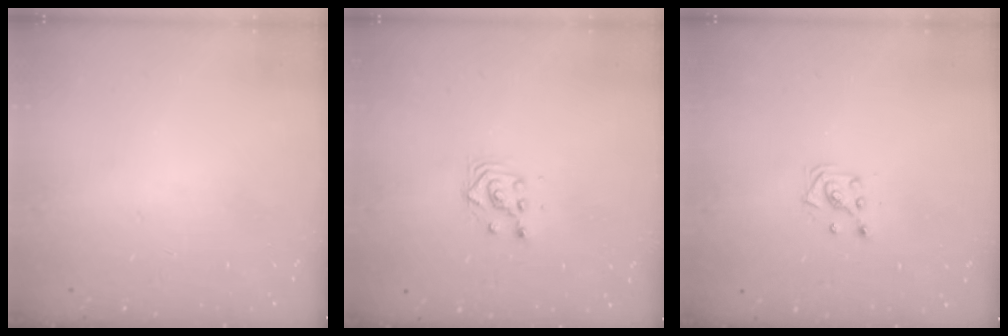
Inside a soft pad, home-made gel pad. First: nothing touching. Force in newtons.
{"total": 2.8, "press": 2.8, "slide": 0.1}
{"total": 3.3, "press": 3.2, "slide": 0.5}